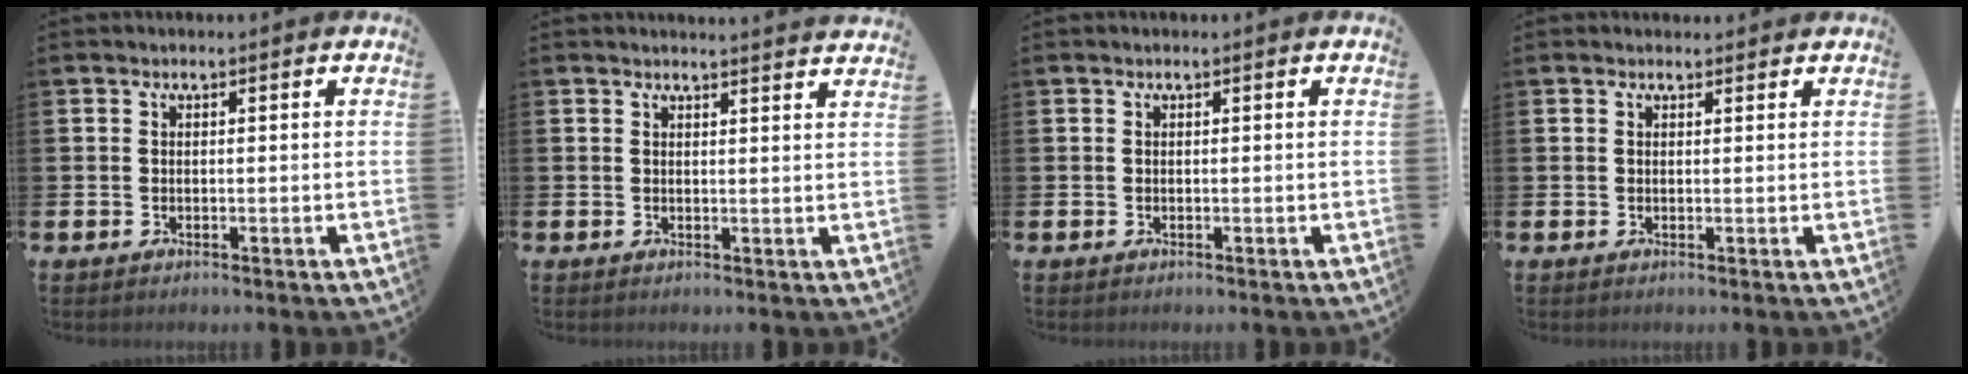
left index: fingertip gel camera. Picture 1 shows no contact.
{"total": 2.2, "force": [2.1, -0.3, -0.2], "torque": [0.014, -0.018, 0.037]}
{"total": 0.0}
{"total": 0.8, "force": [0.7, 0.3, 0.1], "torque": [0.006, 0.001, 0.011]}